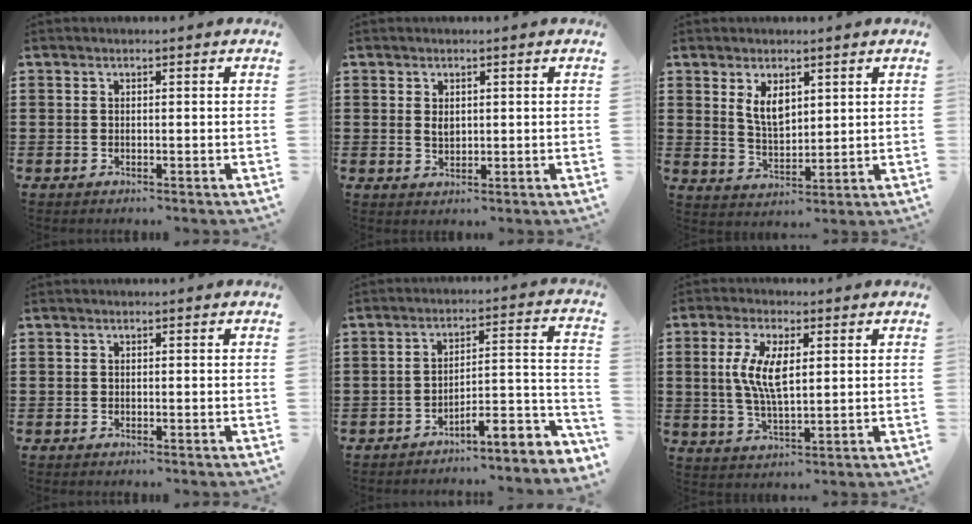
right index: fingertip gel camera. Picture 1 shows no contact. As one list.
[{"total": 1.8, "force": [0.7, 1.2, 1.2], "torque": [-0.027, 0.004, 0.013]}, {"total": 4.7, "force": [2.2, 2.4, 3.3], "torque": [-0.065, 0.001, 0.038]}, {"total": 0.0}, {"total": 5.9, "force": [-4.9, 0.8, 3.1], "torque": [-0.049, -0.014, -0.095]}, {"total": 7.3, "force": [1.3, 2.8, 6.6], "torque": [-0.147, 0.002, 0.018]}]